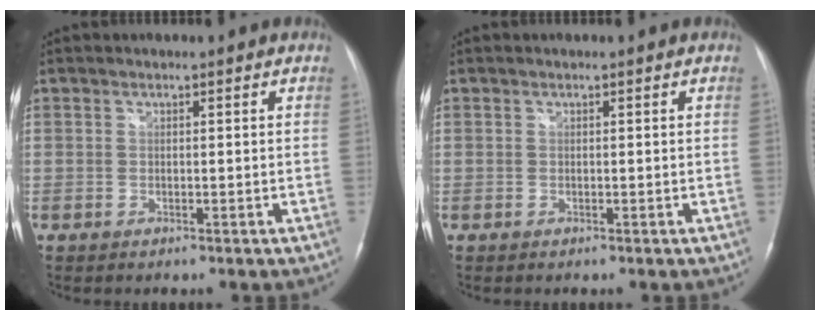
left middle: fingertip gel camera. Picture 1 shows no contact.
{"total": 0.0}